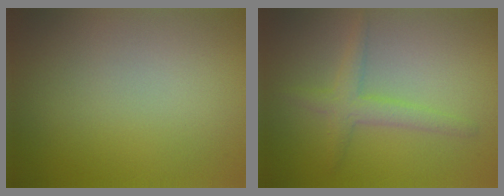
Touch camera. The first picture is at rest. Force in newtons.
{"total": 2.4, "press": 2.4, "slide": 0.2}